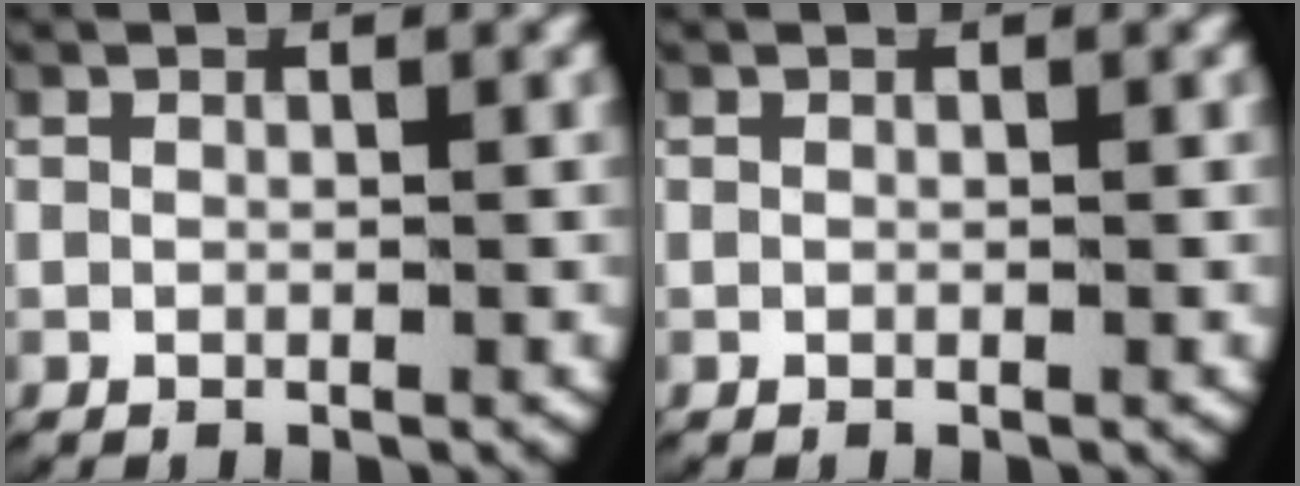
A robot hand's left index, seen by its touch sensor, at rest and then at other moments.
{"total": 0.0}